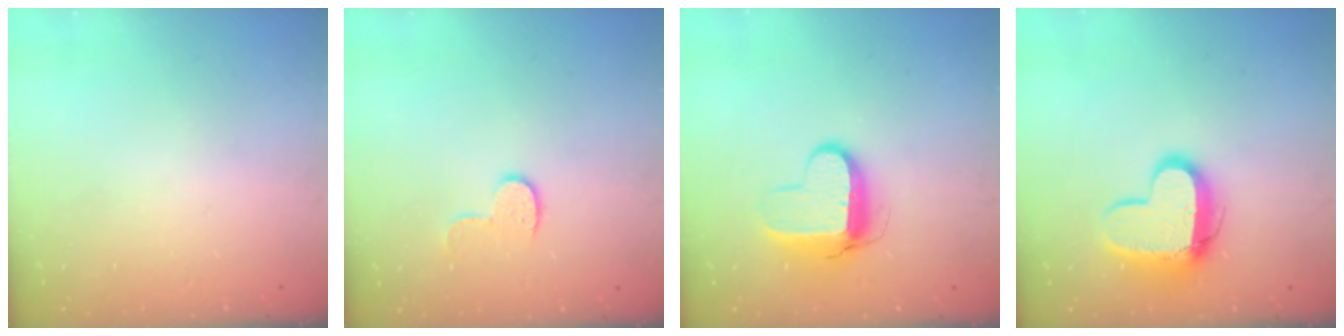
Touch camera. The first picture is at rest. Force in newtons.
{"total": 8.1, "press": 8.1, "slide": 0.4}
{"total": 9.9, "press": 9.9, "slide": 0.9}
{"total": 13.1, "press": 13.0, "slide": 1.1}